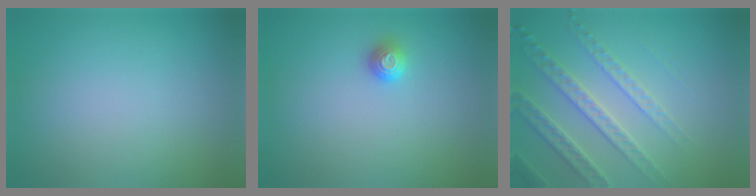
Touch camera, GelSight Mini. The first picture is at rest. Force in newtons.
{"total": 1.2, "press": 1.1, "slide": 0.4}
{"total": 4.1, "press": 3.9, "slide": 1.3}